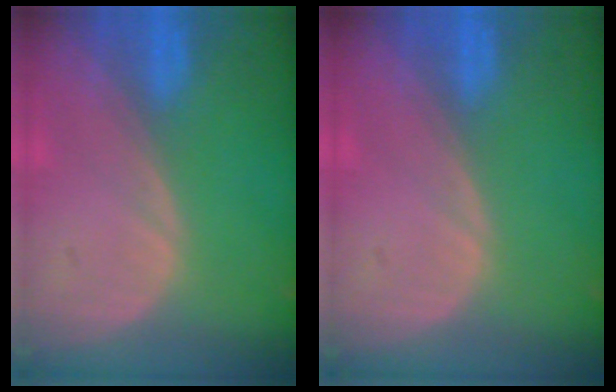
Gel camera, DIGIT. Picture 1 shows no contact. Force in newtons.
{"total": 0.0}